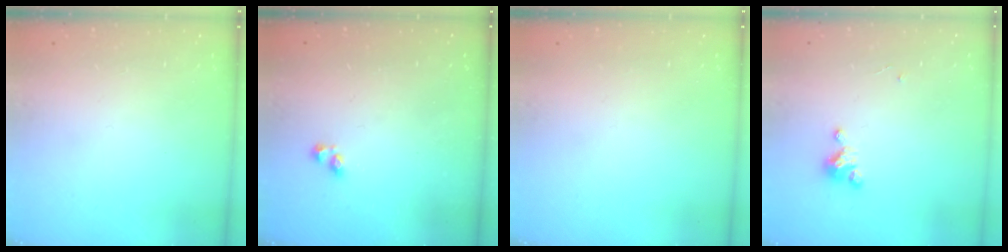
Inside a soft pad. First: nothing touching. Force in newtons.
{"total": 2.9, "press": 2.9, "slide": 0.6}
{"total": 0.0}
{"total": 2.7, "press": 2.7, "slide": 0.3}